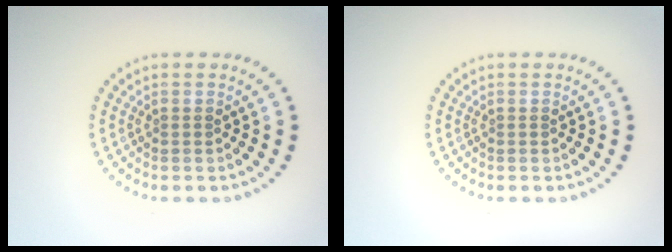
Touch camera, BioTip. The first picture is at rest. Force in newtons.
{"total": 0.0}